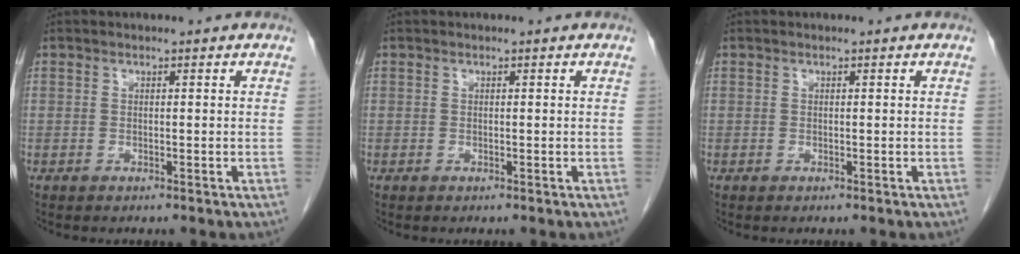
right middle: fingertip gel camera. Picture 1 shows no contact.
{"total": 0.0}
{"total": 0.0}